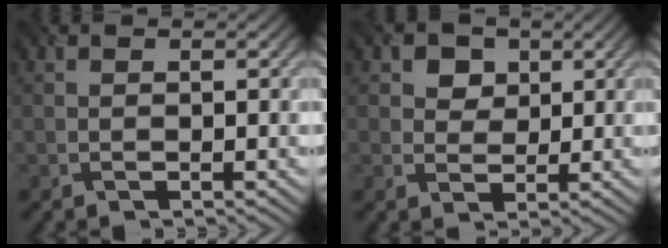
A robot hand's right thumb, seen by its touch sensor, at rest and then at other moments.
{"total": 3.8, "force": [1.7, 3.0, 1.7], "torque": [-0.035, -0.005, 0.024]}